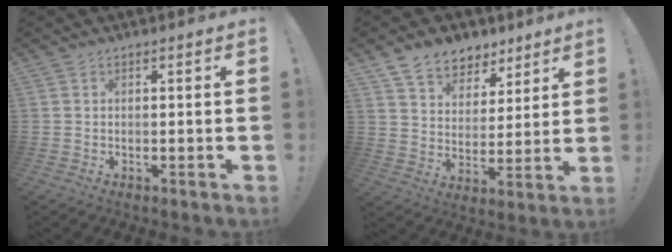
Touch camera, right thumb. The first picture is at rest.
{"total": 10.2, "force": [7.7, 6.4, 2.3], "torque": [-0.041, -0.055, 0.150]}